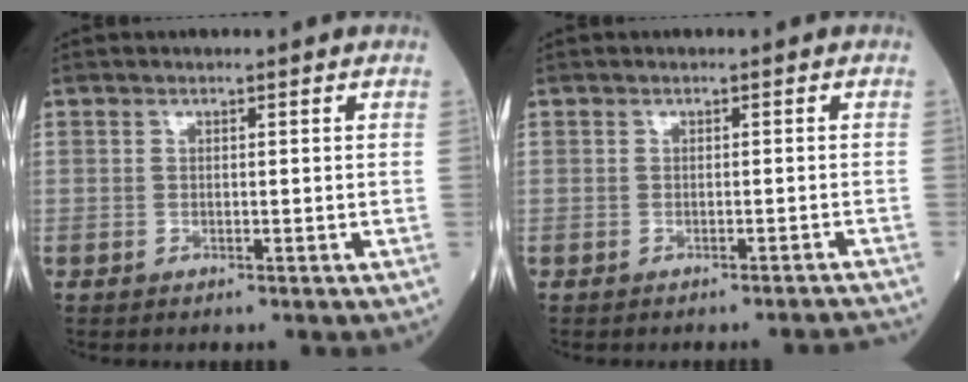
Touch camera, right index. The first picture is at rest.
{"total": 3.2, "force": [-3.1, -0.8, 0.3], "torque": [0.001, -0.005, -0.035]}